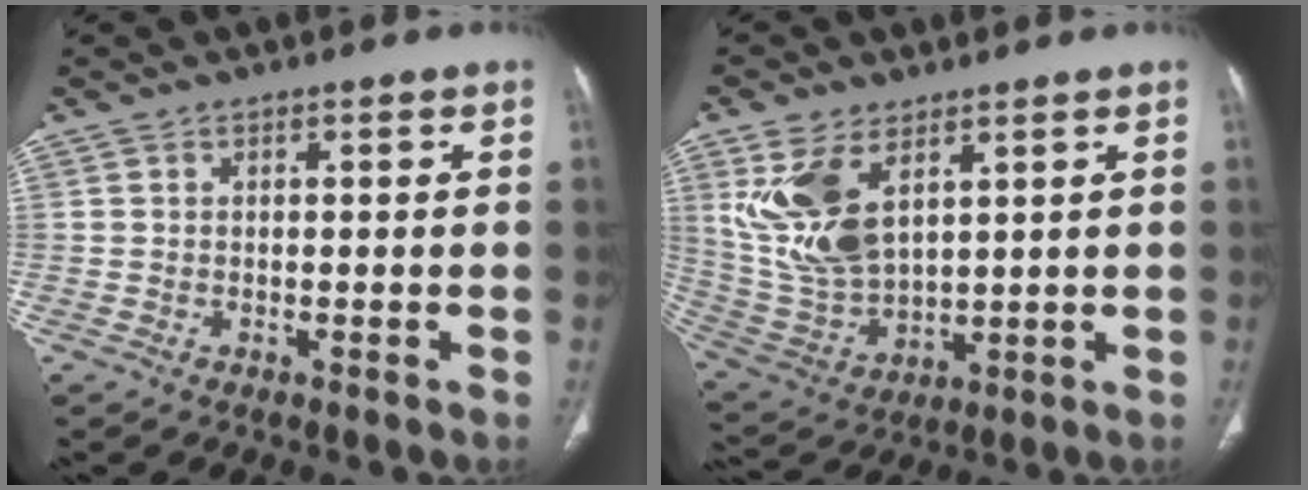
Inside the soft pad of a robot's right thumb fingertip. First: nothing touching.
{"total": 13.6, "force": [5.6, 7.2, 10.0], "torque": [-0.201, -0.022, 0.133]}